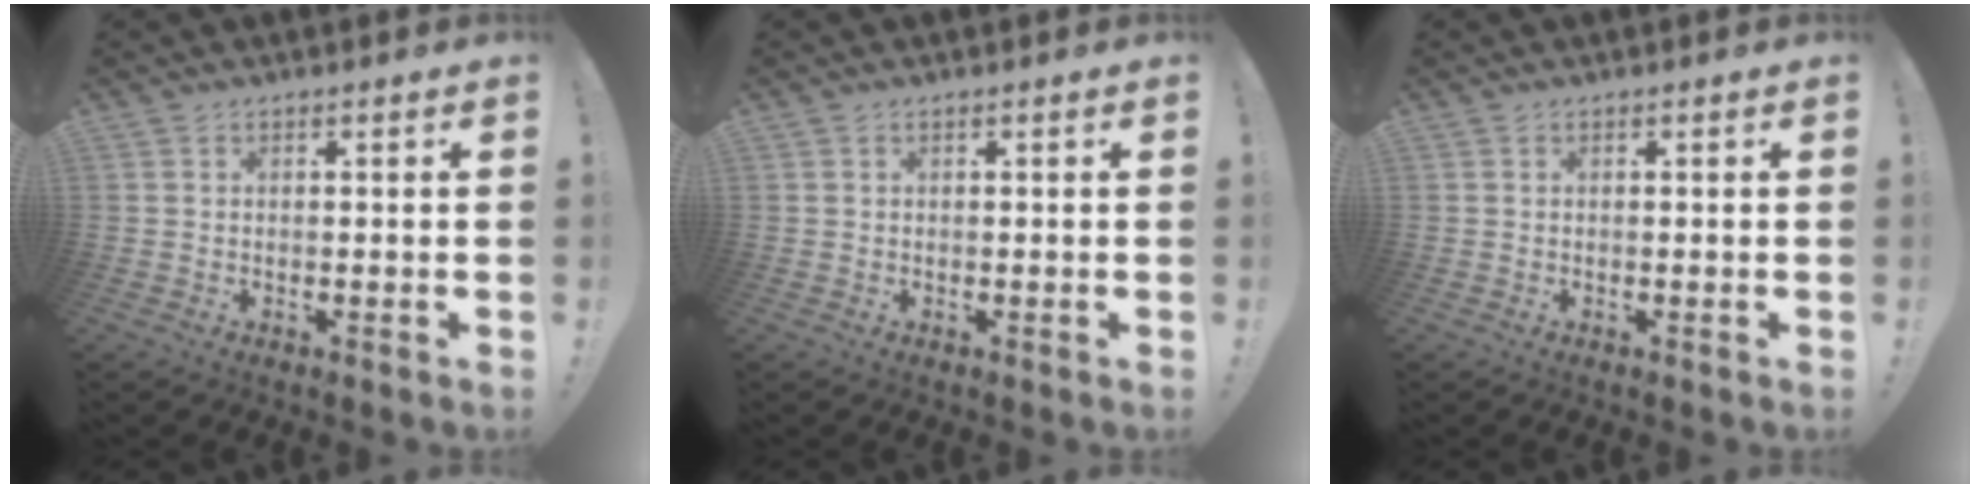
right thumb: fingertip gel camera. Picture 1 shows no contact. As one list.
[{"total": 0.5, "force": [0.5, -0.1, 0.1], "torque": [0.006, -0.004, 0.008]}, {"total": 0.0}]